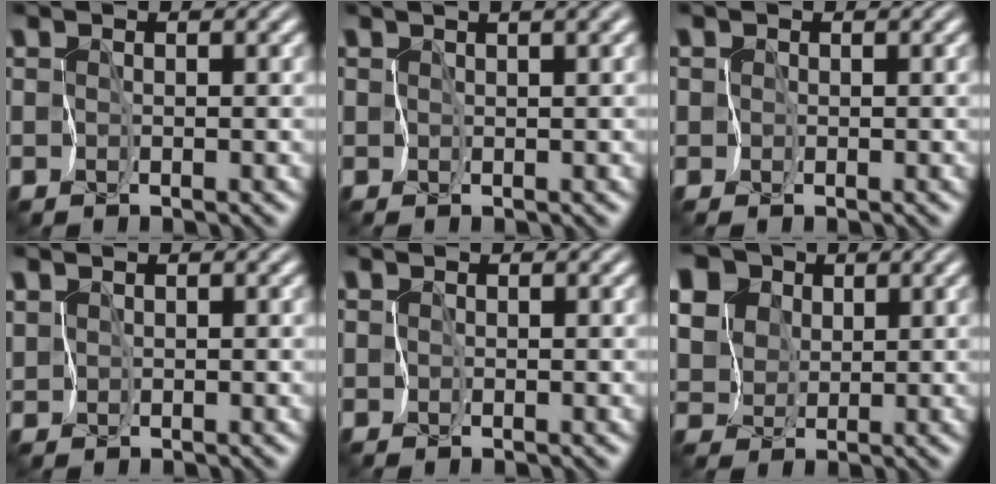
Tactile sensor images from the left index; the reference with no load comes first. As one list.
[{"total": 4.6, "force": [2.6, 1.3, 3.5], "torque": [-0.047, 0.020, 0.035]}, {"total": 0.8, "force": [0.1, 0.8, -0.2], "torque": [0.011, 0.002, 0.001]}, {"total": 1.0, "force": [0.5, 0.8, 0.2], "torque": [-0.009, -0.002, 0.008]}, {"total": 0.0}, {"total": 13.2, "force": [5.6, 10.7, 5.5], "torque": [-0.154, 0.034, 0.086]}]